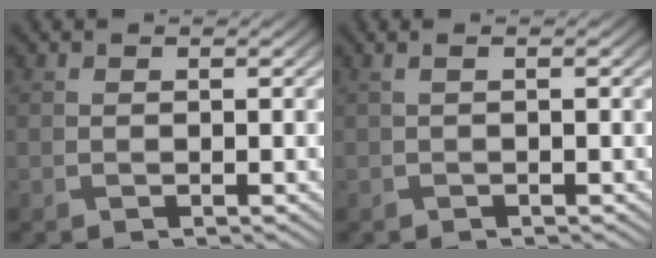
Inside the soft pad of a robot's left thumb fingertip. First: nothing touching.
{"total": 0.8, "force": [0.1, 0.3, 0.7], "torque": [-0.009, 0.004, -0.003]}